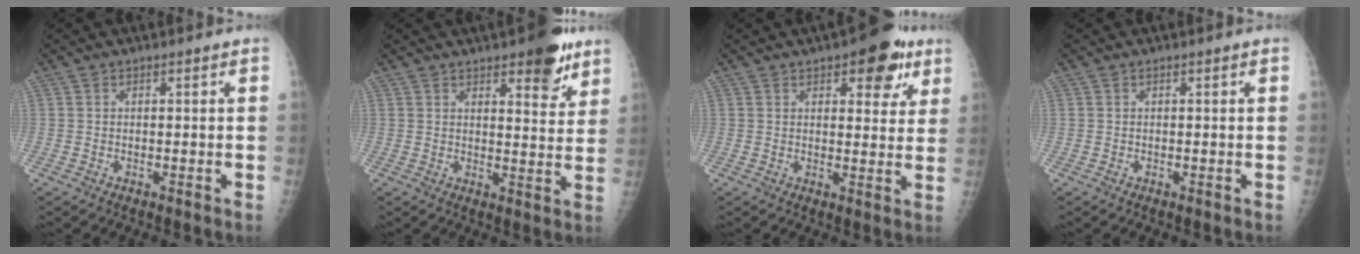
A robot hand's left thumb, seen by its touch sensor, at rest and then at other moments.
{"total": 9.4, "force": [5.9, 3.3, 6.5], "torque": [-0.059, -0.031, 0.076]}
{"total": 10.0, "force": [5.4, 4.8, 7.0], "torque": [-0.050, -0.017, 0.063]}
{"total": 0.0}